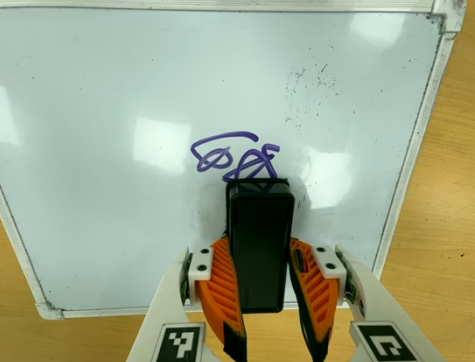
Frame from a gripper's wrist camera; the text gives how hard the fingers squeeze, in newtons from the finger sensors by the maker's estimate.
{"total": 11.3, "left": 10.7, "right": 11.8}